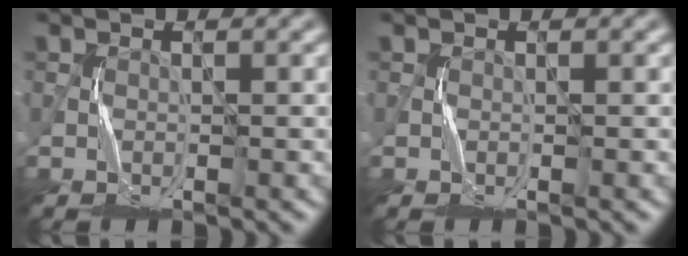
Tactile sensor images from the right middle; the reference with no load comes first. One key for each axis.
{"total": 0.0}